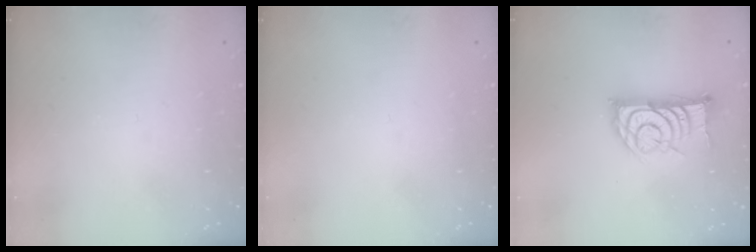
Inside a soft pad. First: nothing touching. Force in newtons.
{"total": 0.0}
{"total": 13.9, "press": 13.9, "slide": 0.6}